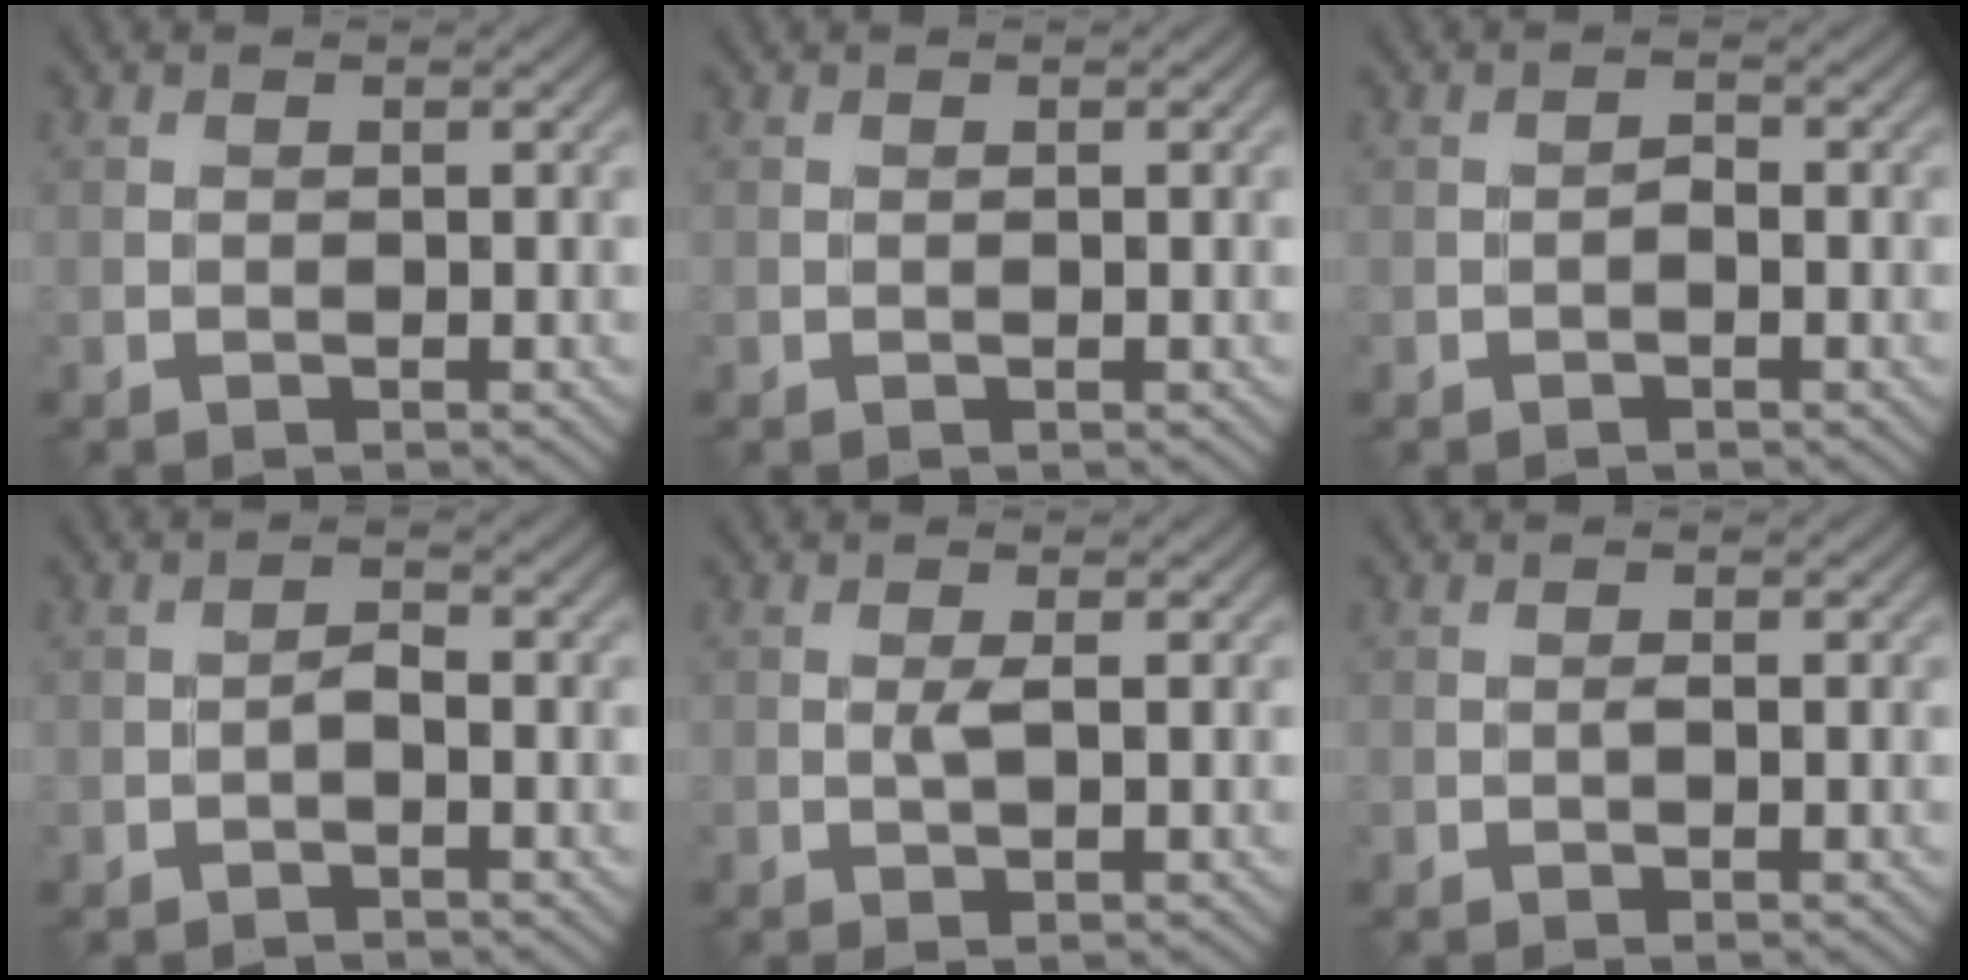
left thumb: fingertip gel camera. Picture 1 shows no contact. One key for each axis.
{"total": 0.5, "fx": 0.0, "fy": 0.1, "fz": 0.5, "tx": -0.009, "ty": -0.002, "tz": 0.001}
{"total": 0.7, "fx": -0.4, "fy": 0.4, "fz": 0.4, "tx": -0.005, "ty": 0.002, "tz": -0.011}
{"total": 1.1, "fx": -0.6, "fy": 0.5, "fz": 0.8, "tx": -0.014, "ty": 0.004, "tz": -0.016}
{"total": 1.9, "fx": -0.1, "fy": 0.3, "fz": 1.9, "tx": -0.037, "ty": -0.001, "tz": -0.002}
{"total": 0.9, "fx": -0.2, "fy": 0.3, "fz": 0.9, "tx": -0.016, "ty": 0.001, "tz": -0.004}